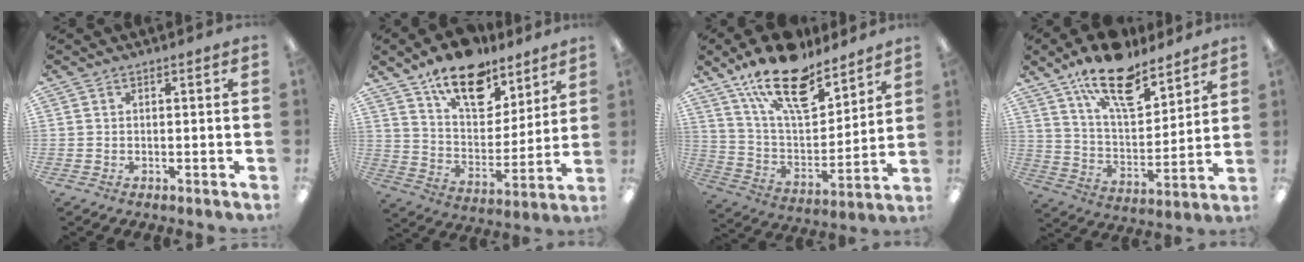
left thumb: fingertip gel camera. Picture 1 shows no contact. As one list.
[{"total": 16.9, "force": [12.3, 8.5, 7.9], "torque": [-0.131, -0.074, 0.218]}, {"total": 20.1, "force": [14.4, 8.4, 11.2], "torque": [-0.196, -0.084, 0.253]}, {"total": 17.0, "force": [12.5, 7.0, 9.2], "torque": [-0.148, -0.073, 0.215]}]